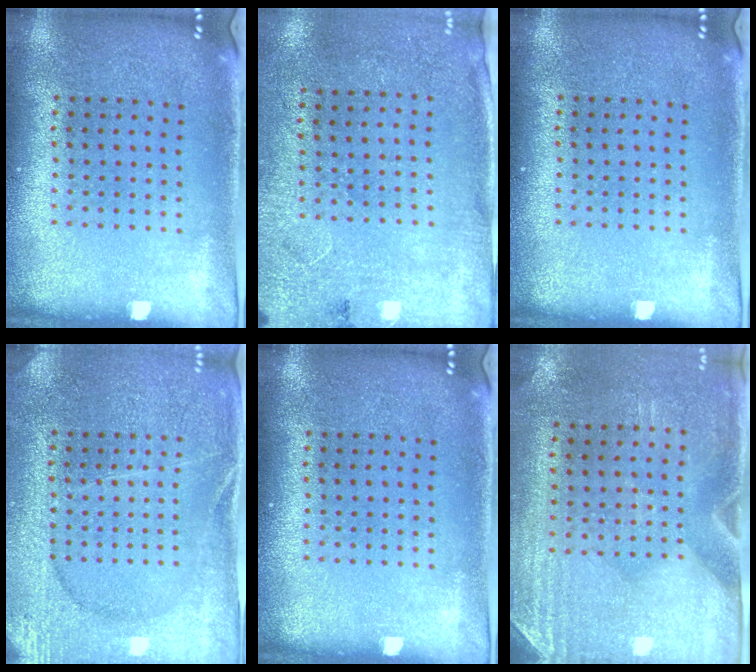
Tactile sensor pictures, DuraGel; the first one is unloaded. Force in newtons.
{"total": 2.6, "press": 2.2, "slide": 1.5}
{"total": 0.0}
{"total": 3.0, "press": 2.9, "slide": 0.4}
{"total": 0.0}
{"total": 2.9, "press": 2.5, "slide": 1.5}